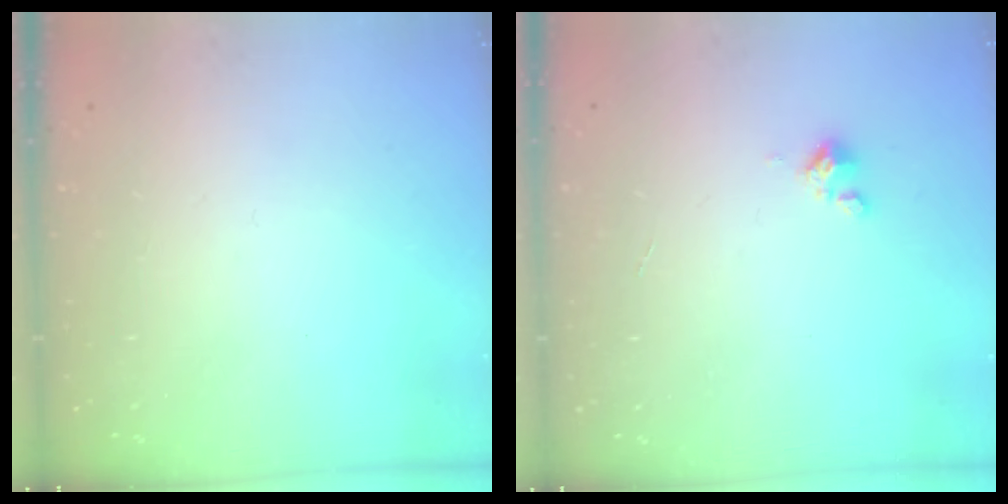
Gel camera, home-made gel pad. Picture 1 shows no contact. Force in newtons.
{"total": 0.9, "press": 0.9, "slide": 0.2}